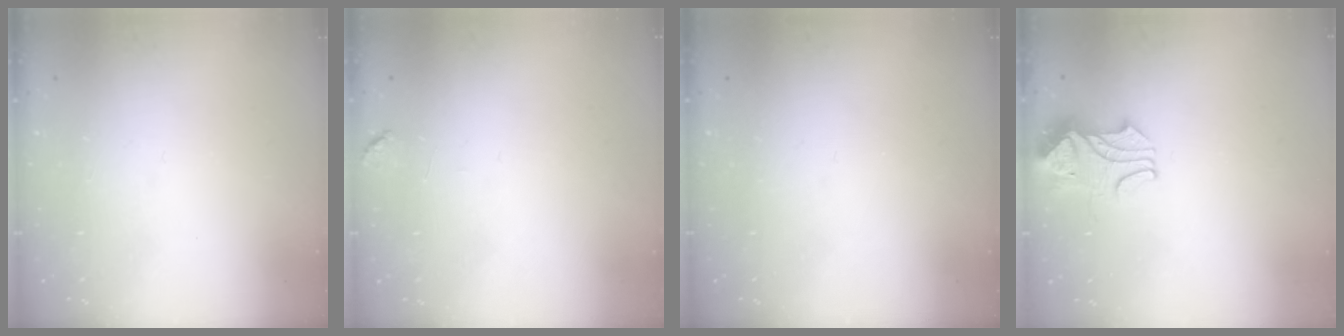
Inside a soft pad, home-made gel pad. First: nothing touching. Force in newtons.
{"total": 1.1, "press": 0.9, "slide": 0.5}
{"total": 0.0}
{"total": 2.0, "press": 1.8, "slide": 0.9}